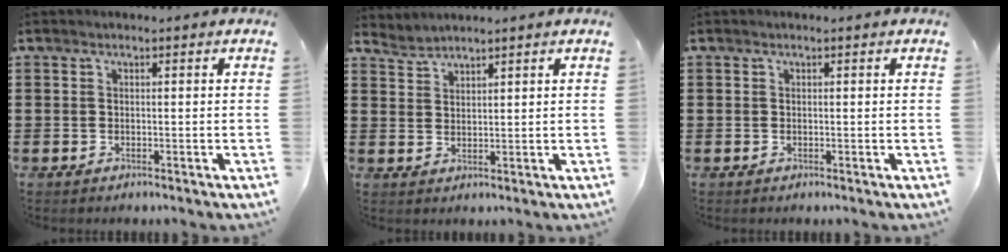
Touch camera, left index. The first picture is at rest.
{"total": 1.8, "force": [1.8, 0.0, -0.3], "torque": [0.000, -0.001, 0.036]}
{"total": 0.0}